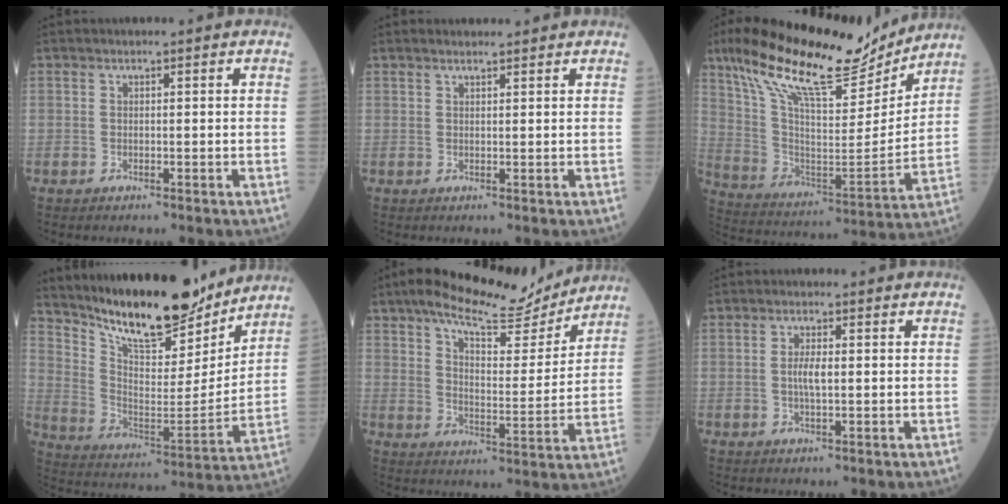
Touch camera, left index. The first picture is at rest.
{"total": 2.1, "force": [2.0, 0.3, 0.7], "torque": [-0.013, 0.017, 0.033]}
{"total": 22.0, "force": [17.4, 5.1, 12.5], "torque": [-0.228, 0.006, 0.299]}
{"total": 18.1, "force": [16.0, 3.8, 7.6], "torque": [-0.136, -0.029, 0.268]}
{"total": 14.1, "force": [12.3, 3.0, 6.2], "torque": [-0.102, 0.000, 0.187]}
{"total": 2.7, "force": [0.0, 0.6, 2.7], "torque": [-0.056, 0.000, 0.000]}